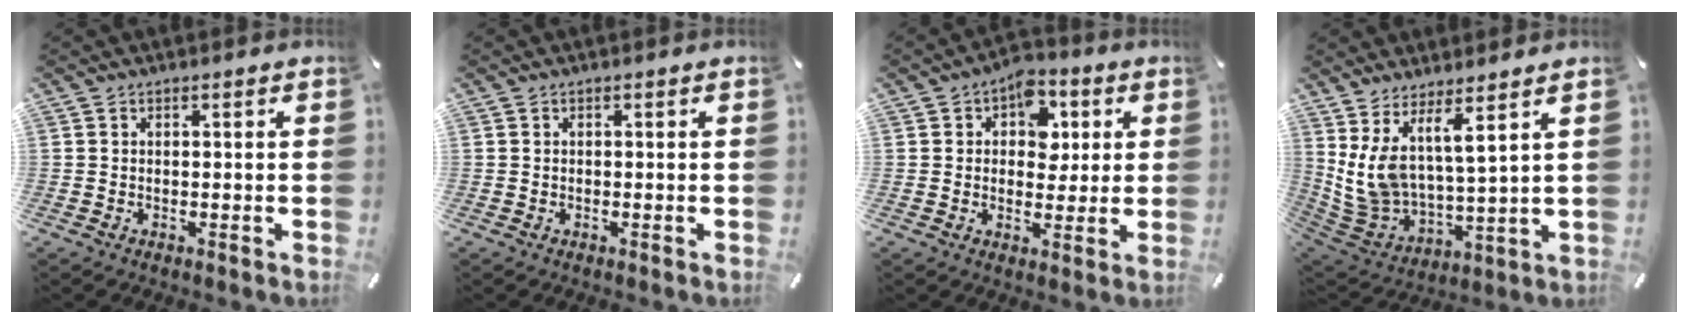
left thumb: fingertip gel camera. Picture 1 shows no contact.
{"total": 0.0}
{"total": 8.6, "force": [2.2, 6.8, 4.8], "torque": [-0.053, -0.004, 0.033]}
{"total": 9.1, "force": [6.3, 3.3, 5.7], "torque": [-0.151, -0.062, 0.116]}